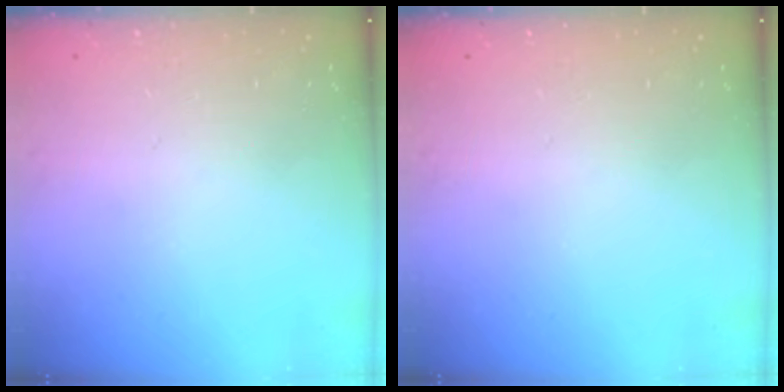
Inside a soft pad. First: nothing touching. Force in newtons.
{"total": 0.0}